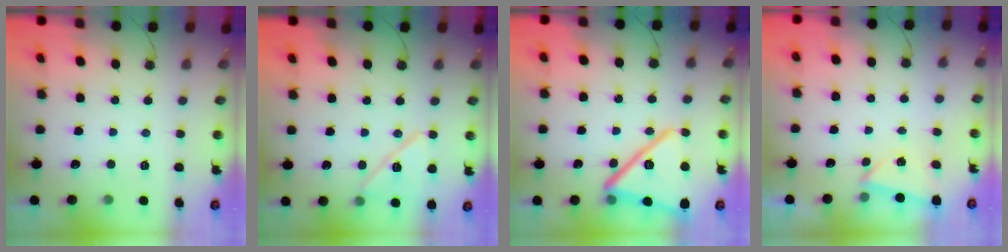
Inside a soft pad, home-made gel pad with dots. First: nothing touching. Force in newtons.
{"total": 11.9, "press": 11.9, "slide": 0.6}
{"total": 21.3, "press": 21.2, "slide": 2.1}
{"total": 2.5, "press": 2.4, "slide": 0.9}